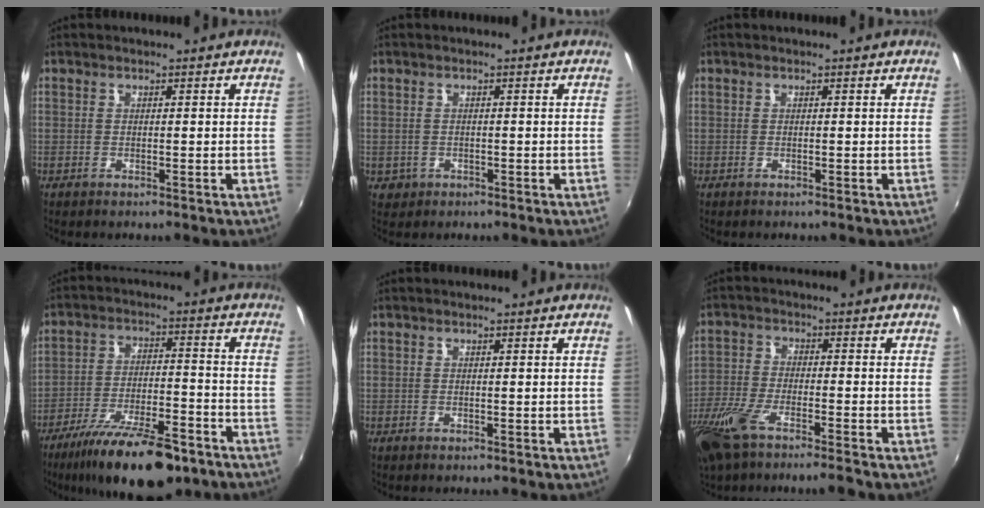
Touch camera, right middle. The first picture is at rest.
{"total": 2.1, "force": [-0.5, 2.0, 0.6], "torque": [-0.016, -0.005, -0.004]}
{"total": 0.0}
{"total": 17.8, "force": [-13.0, 5.3, 11.0], "torque": [-0.202, -0.028, -0.202]}
{"total": 0.0}
{"total": 11.4, "force": [-8.1, 2.2, 7.7], "torque": [-0.187, -0.037, -0.158]}